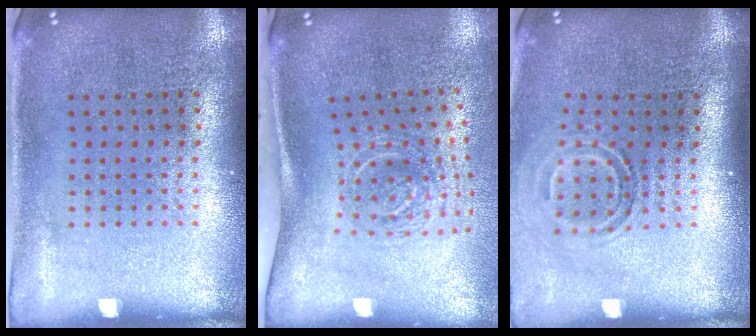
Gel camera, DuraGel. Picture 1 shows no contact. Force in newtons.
{"total": 2.0, "press": 1.2, "slide": 1.6}
{"total": 1.7, "press": 1.1, "slide": 1.3}